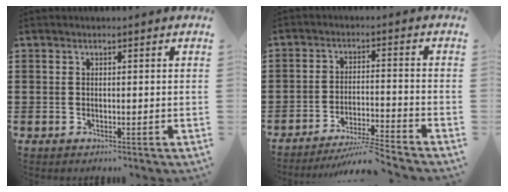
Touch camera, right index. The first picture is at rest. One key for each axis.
{"total": 5.0, "fx": -4.7, "fy": -0.6, "fz": 1.6, "tx": -0.036, "ty": -0.014, "tz": -0.095}